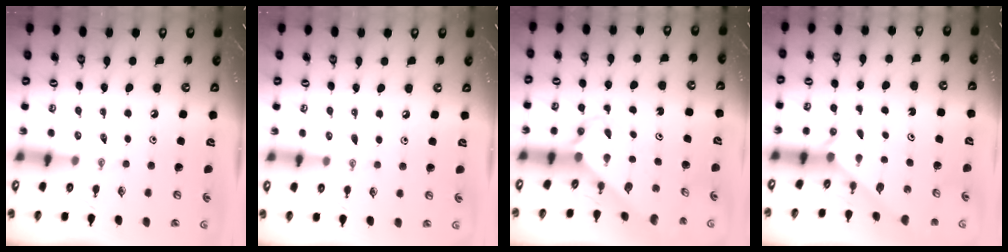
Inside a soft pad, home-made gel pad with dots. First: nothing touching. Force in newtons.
{"total": 3.0, "press": 3.0, "slide": 0.3}
{"total": 2.6, "press": 2.6, "slide": 0.2}
{"total": 2.0, "press": 2.0, "slide": 0.2}